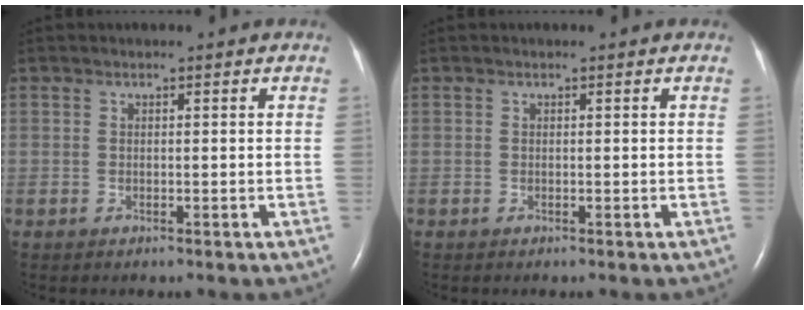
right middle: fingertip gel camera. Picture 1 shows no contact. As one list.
[{"total": 0.0}]